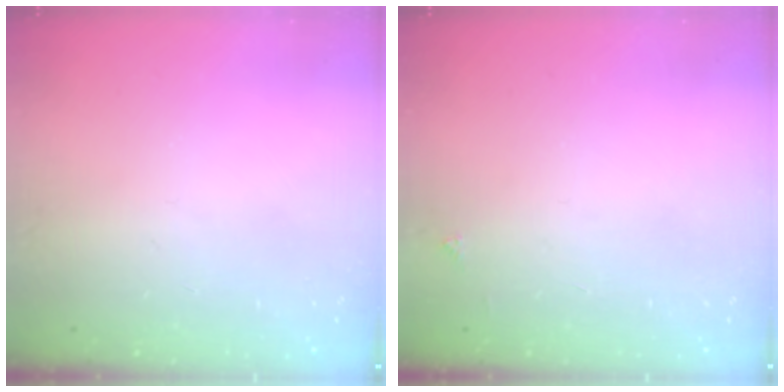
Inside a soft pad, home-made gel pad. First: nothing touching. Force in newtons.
{"total": 2.0, "press": 2.0, "slide": 0.3}